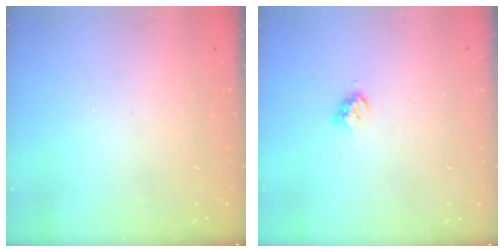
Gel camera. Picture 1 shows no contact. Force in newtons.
{"total": 3.2, "press": 3.2, "slide": 0.4}